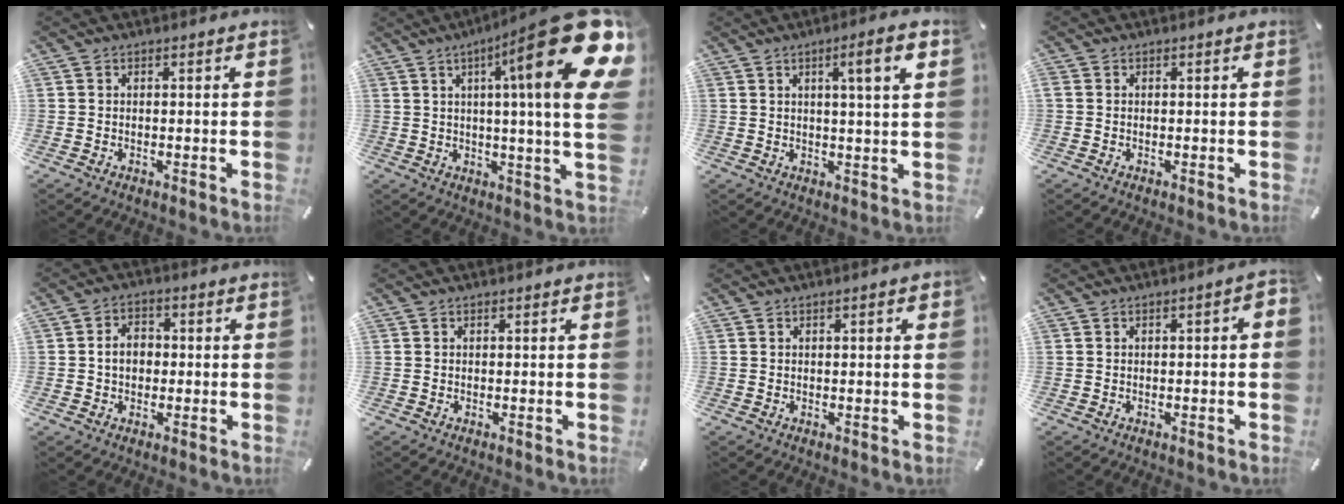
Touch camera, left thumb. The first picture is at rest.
{"total": 28.7, "force": [10.5, 3.9, 26.5], "torque": [-0.384, -0.086, 0.162]}
{"total": 8.1, "force": [3.1, 0.6, 7.5], "torque": [-0.118, -0.006, 0.041]}
{"total": 0.0}
{"total": 4.9, "force": [-0.5, 3.8, 3.0], "torque": [-0.056, 0.005, -0.014]}
{"total": 0.0}
{"total": 1.9, "force": [0.4, 0.3, 1.8], "torque": [-0.025, -0.001, 0.003]}
{"total": 2.0, "force": [-0.6, 0.7, 1.8], "torque": [-0.030, 0.005, -0.012]}